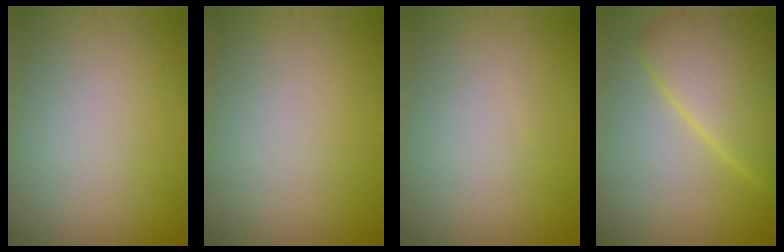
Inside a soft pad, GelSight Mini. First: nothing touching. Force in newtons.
{"total": 0.0}
{"total": 0.0}
{"total": 7.2, "press": 7.2, "slide": 0.3}